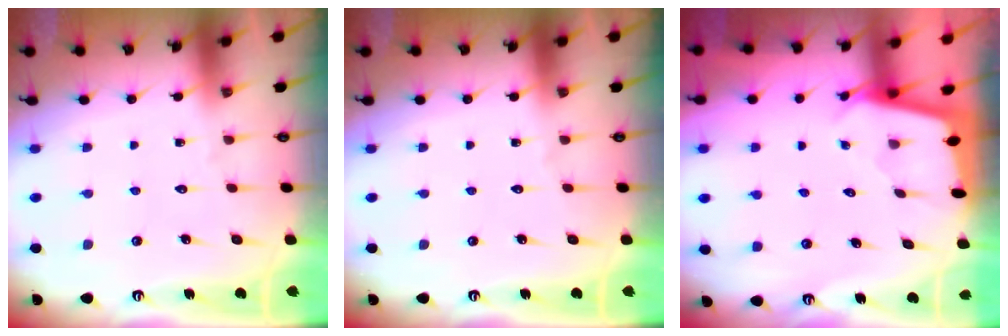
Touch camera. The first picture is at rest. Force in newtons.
{"total": 0.0}
{"total": 1.9, "press": 1.9, "slide": 0.1}